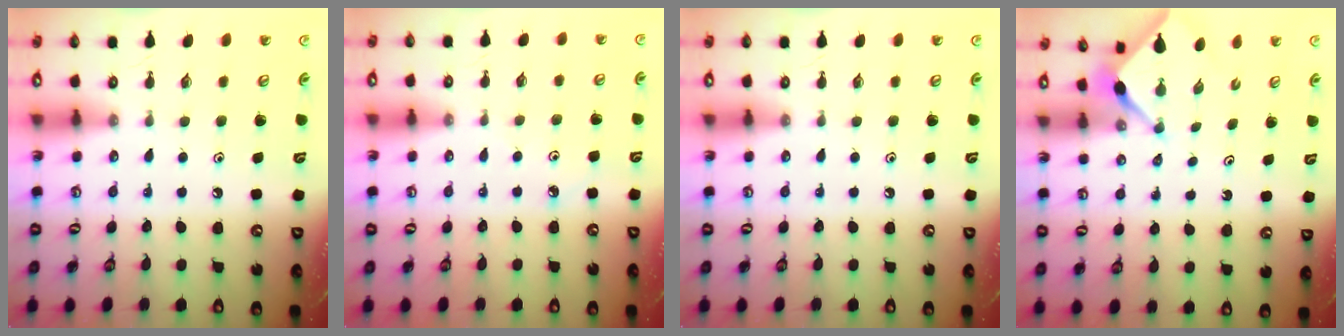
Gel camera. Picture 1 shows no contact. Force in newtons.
{"total": 2.6, "press": 2.6, "slide": 0.2}
{"total": 0.0}
{"total": 2.9, "press": 2.9, "slide": 0.4}